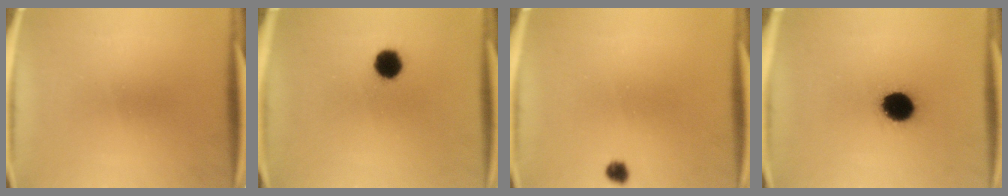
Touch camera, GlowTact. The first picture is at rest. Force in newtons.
{"total": 5.9}
{"total": 1.8}
{"total": 10.5}